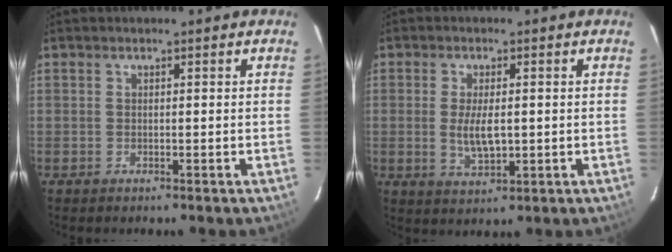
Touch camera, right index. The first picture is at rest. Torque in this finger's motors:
{"motor_torque": [0.28, 0.03, 0.19, 0.05]}